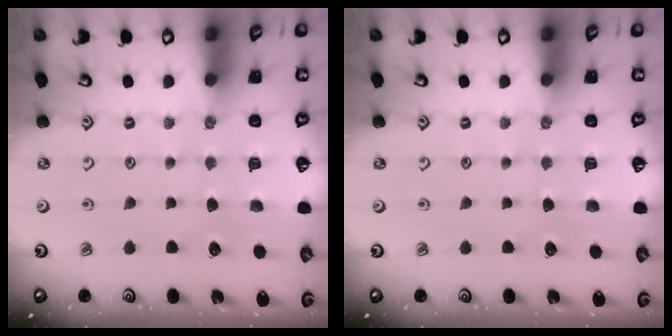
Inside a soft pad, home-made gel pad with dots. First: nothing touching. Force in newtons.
{"total": 0.0}